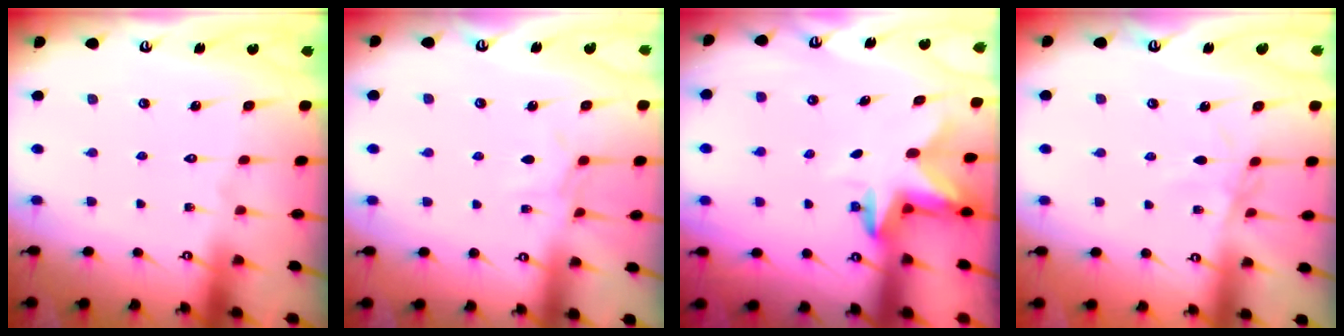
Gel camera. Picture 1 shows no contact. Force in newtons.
{"total": 5.6, "press": 5.5, "slide": 0.6}
{"total": 2.8, "press": 2.8, "slide": 0.5}
{"total": 2.0, "press": 2.0, "slide": 0.4}